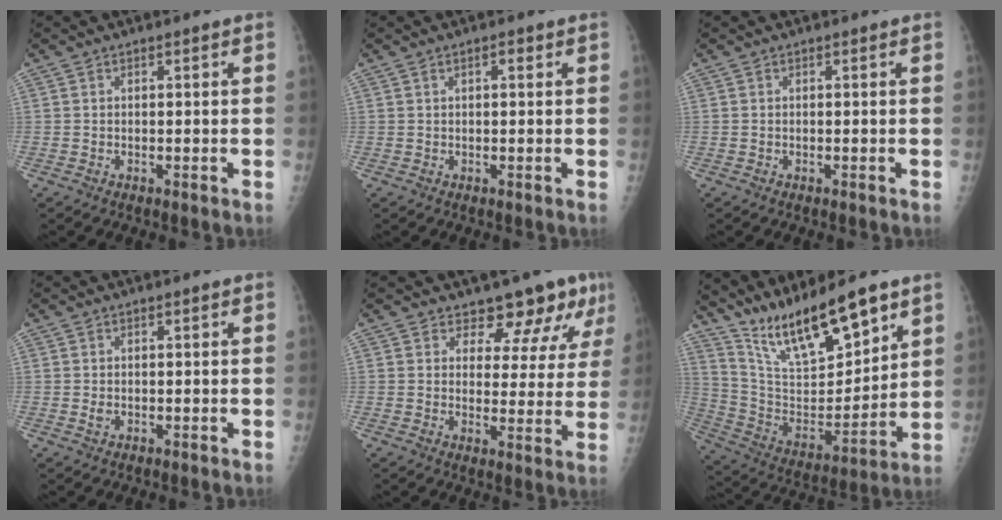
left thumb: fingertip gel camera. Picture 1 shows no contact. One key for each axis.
{"total": 1.3, "fx": 0.6, "fy": 0.5, "fz": 1.1, "tx": -0.015, "ty": 0.001, "tz": 0.008}
{"total": 0.0}
{"total": 1.0, "fx": 0.0, "fy": 0.6, "fz": 0.8, "tx": -0.007, "ty": 0.002, "tz": 0.003}
{"total": 9.4, "fx": 7.6, "fy": 4.5, "fz": 3.2, "tx": 0.003, "ty": -0.048, "tz": 0.081}
{"total": 18.5, "fx": 13.7, "fy": 5.0, "fz": 11.4, "tx": -0.163, "ty": -0.074, "tz": 0.262}